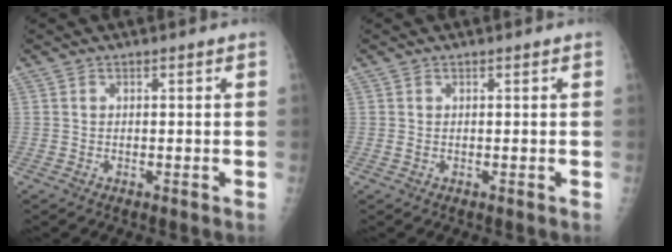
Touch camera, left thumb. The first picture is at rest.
{"total": 0.7, "force": [0.2, 0.3, 0.6], "torque": [-0.012, 0.002, 0.006]}